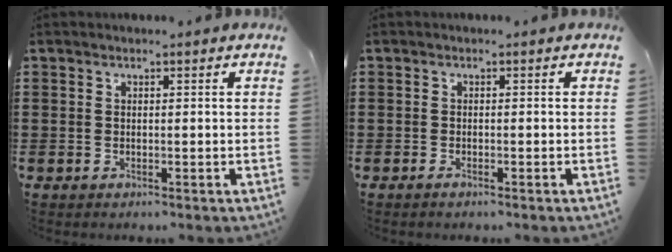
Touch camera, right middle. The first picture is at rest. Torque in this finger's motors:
{"motor_torque": [0.00, -0.02, -0.02, -0.01]}